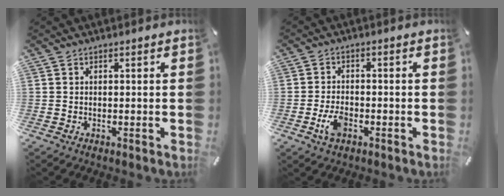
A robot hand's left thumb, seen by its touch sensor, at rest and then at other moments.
{"total": 5.1, "force": [-2.1, 3.0, 3.5], "torque": [-0.083, 0.003, -0.042]}